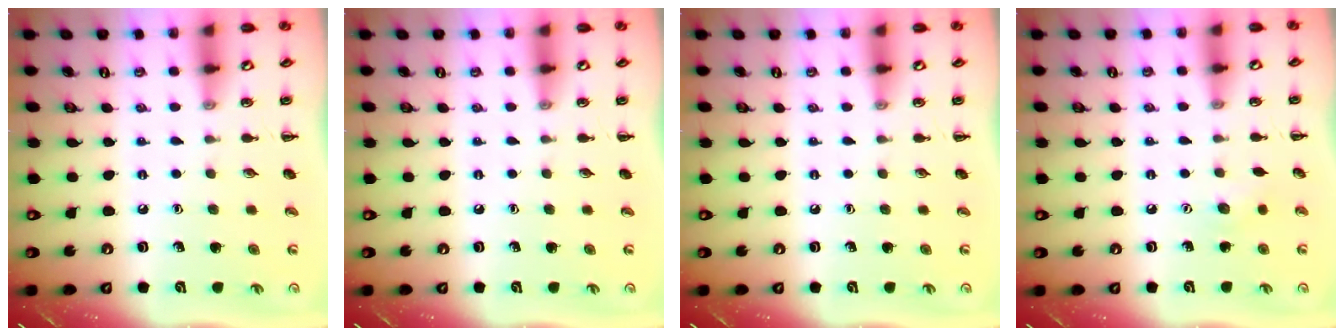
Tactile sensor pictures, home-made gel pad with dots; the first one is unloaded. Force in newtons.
{"total": 0.0}
{"total": 0.0}
{"total": 3.9, "press": 3.8, "slide": 0.9}